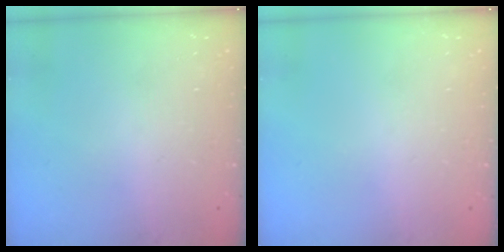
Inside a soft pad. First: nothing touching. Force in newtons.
{"total": 0.0}